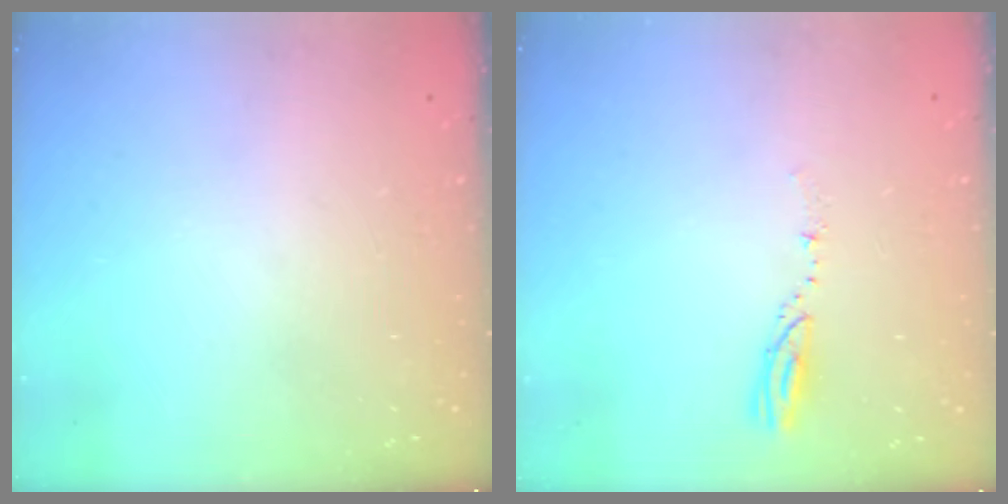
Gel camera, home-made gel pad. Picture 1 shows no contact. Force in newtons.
{"total": 3.3, "press": 3.3, "slide": 0.3}